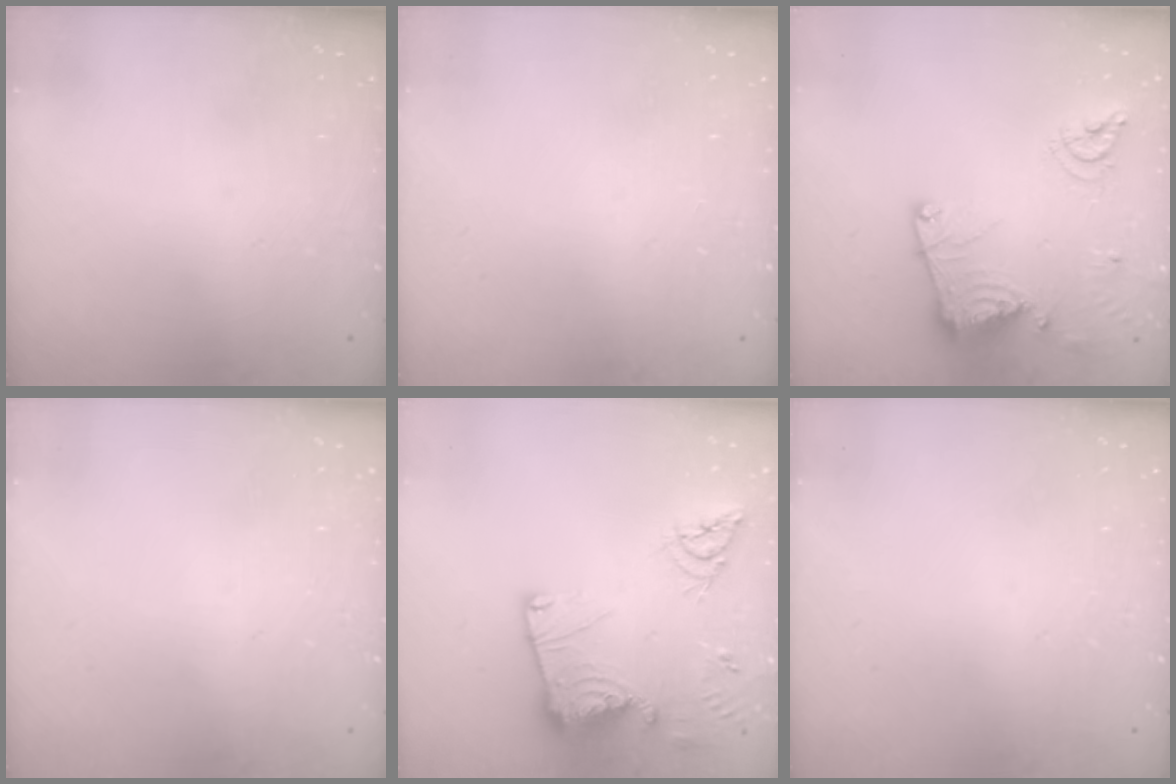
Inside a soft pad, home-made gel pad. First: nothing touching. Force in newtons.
{"total": 0.0}
{"total": 15.2, "press": 15.1, "slide": 1.8}
{"total": 0.0}
{"total": 17.7, "press": 17.6, "slide": 1.8}
{"total": 0.0}